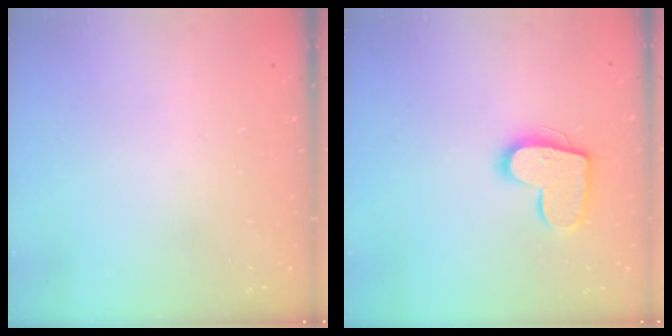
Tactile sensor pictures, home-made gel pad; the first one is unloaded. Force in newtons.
{"total": 14.5, "press": 14.5, "slide": 0.9}